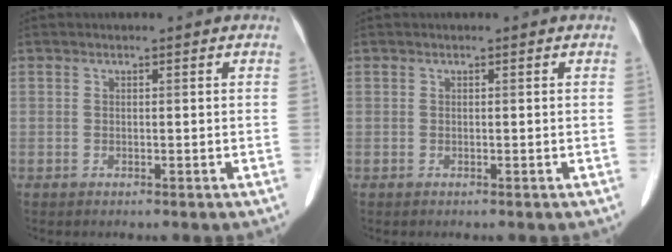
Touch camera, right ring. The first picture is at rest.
{"total": 0.0}